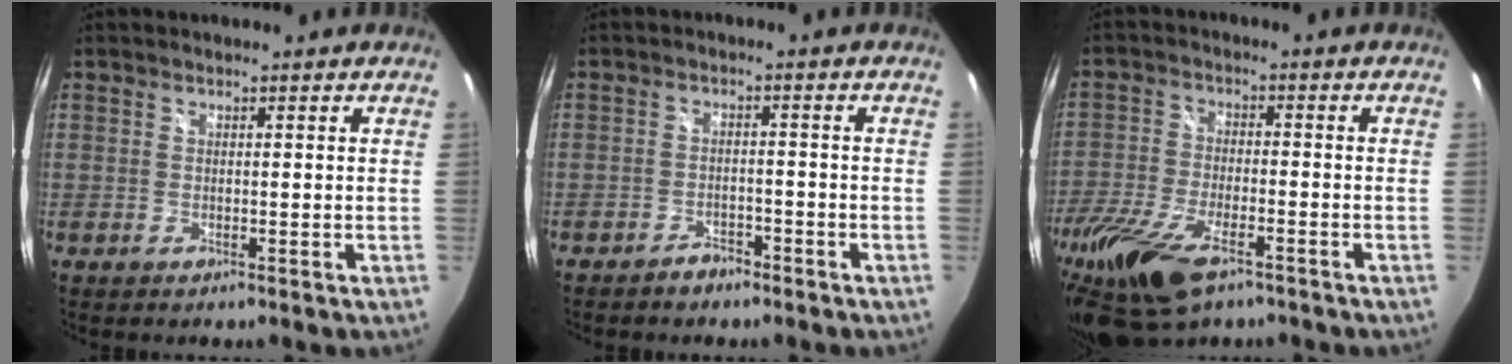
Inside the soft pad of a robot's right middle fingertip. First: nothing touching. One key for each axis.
{"total": 3.3, "fx": -2.8, "fy": 1.6, "fz": 0.8, "tx": -0.025, "ty": 0.006, "tz": -0.041}
{"total": 18.1, "fx": -11.5, "fy": 7.4, "fz": 11.8, "tx": -0.273, "ty": -0.056, "tz": -0.212}